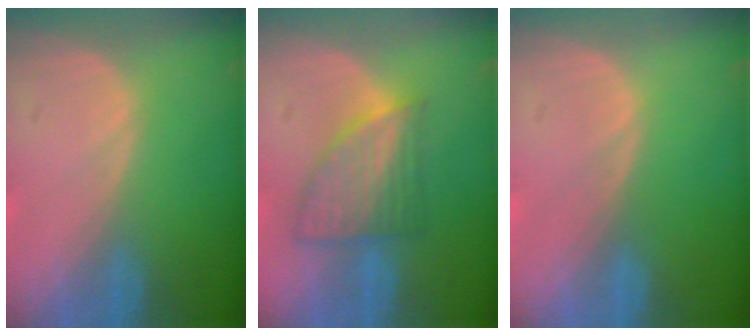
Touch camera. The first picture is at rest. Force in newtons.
{"total": 6.9, "press": 6.5, "slide": 2.5}
{"total": 0.0}